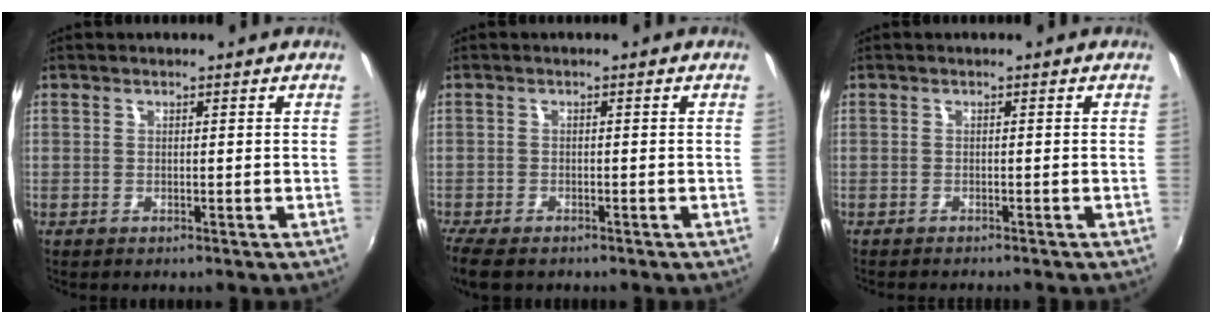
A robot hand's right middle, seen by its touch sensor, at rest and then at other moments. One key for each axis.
{"total": 5.7, "fx": -4.4, "fy": 1.9, "fz": 3.0, "tx": -0.079, "ty": -0.029, "tz": -0.085}
{"total": 2.0, "fx": -1.9, "fy": 0.2, "fz": 0.6, "tx": -0.020, "ty": -0.013, "tz": -0.032}